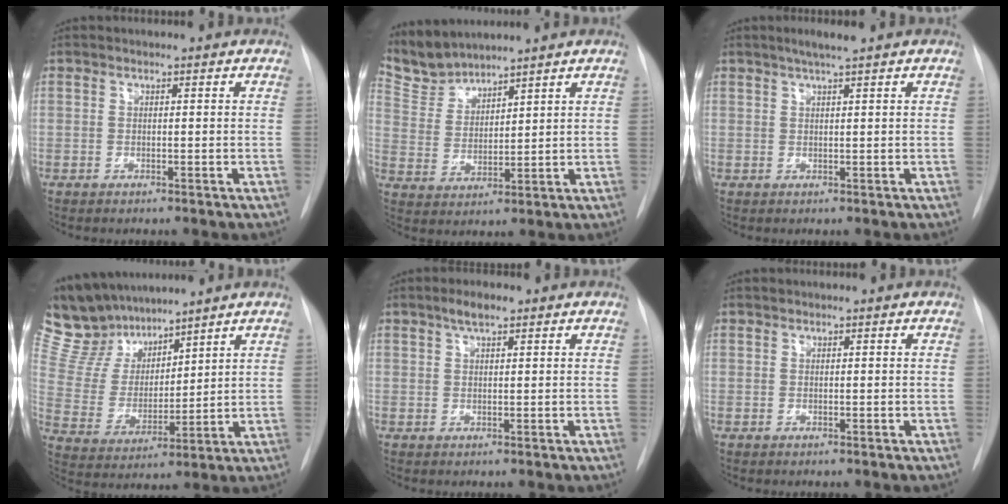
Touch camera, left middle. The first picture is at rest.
{"total": 6.2, "force": [6.2, 0.7, 0.0], "torque": [-0.012, 0.008, 0.140]}
{"total": 2.5, "force": [1.8, -0.4, 1.7], "torque": [-0.035, 0.003, 0.034]}
{"total": 12.2, "force": [10.9, 4.5, 3.4], "torque": [-0.086, 0.016, 0.217]}
{"total": 2.7, "force": [1.8, 0.8, 1.9], "torque": [-0.035, 0.008, 0.031]}
{"total": 0.0}